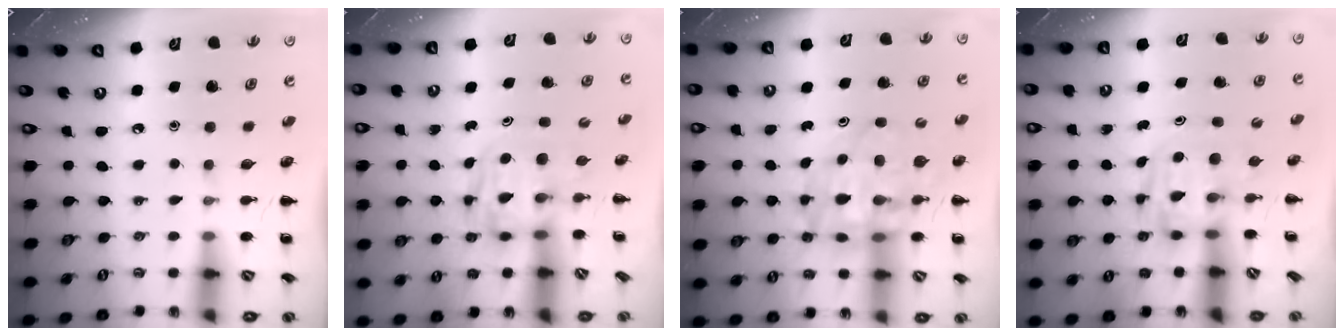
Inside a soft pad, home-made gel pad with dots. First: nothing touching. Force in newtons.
{"total": 2.7, "press": 2.7, "slide": 0.2}
{"total": 13.6, "press": 13.0, "slide": 4.0}
{"total": 3.1, "press": 3.1, "slide": 0.5}